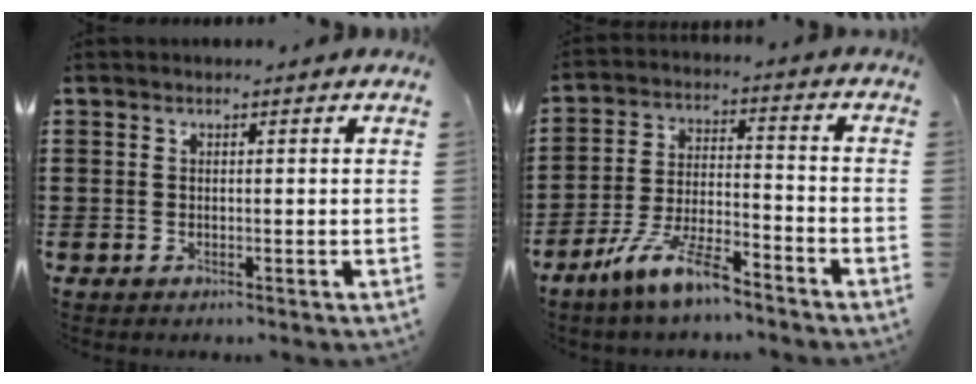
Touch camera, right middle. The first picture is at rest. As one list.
[{"total": 9.1, "force": [-7.4, 1.6, 5.2], "torque": [-0.115, 0.001, -0.145]}]